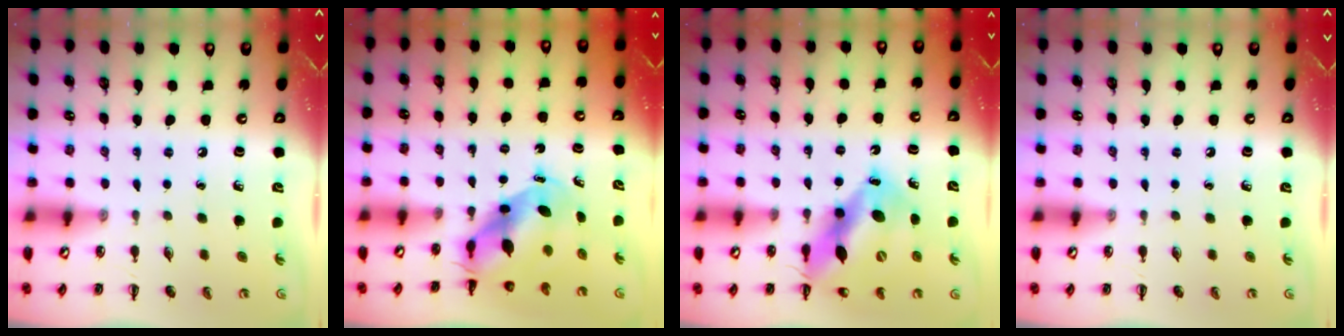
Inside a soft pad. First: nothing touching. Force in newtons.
{"total": 7.1, "press": 6.9, "slide": 1.6}
{"total": 14.6, "press": 14.1, "slide": 4.1}
{"total": 0.0}